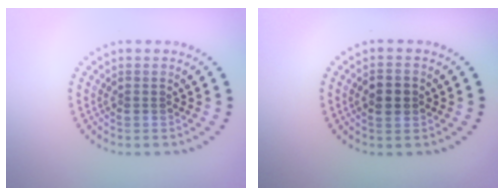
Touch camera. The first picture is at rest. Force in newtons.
{"total": 2.4, "press": 2.4, "slide": 0.1}